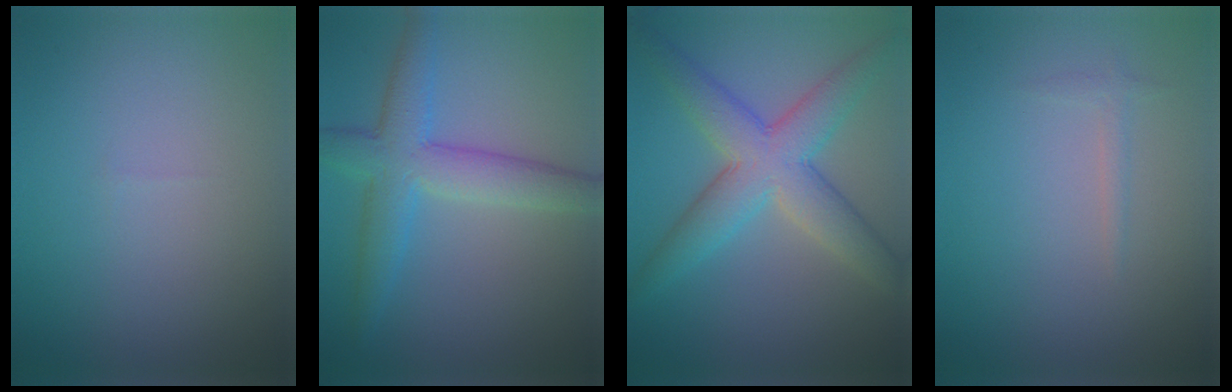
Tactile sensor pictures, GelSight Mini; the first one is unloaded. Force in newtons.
{"total": 5.6, "press": 5.6, "slide": 0.1}
{"total": 6.7, "press": 6.7, "slide": 0.3}
{"total": 0.8, "press": 0.8, "slide": 0.0}